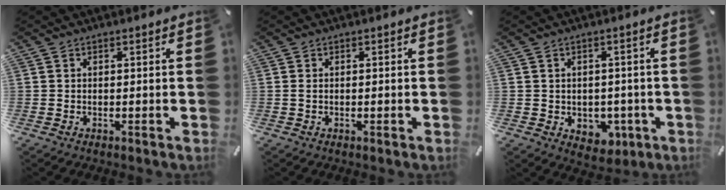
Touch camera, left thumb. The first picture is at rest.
{"total": 1.0, "force": [-0.1, 0.3, 0.9], "torque": [-0.016, 0.000, -0.003]}
{"total": 4.5, "force": [-0.5, 4.2, 1.7], "torque": [-0.011, 0.002, -0.008]}